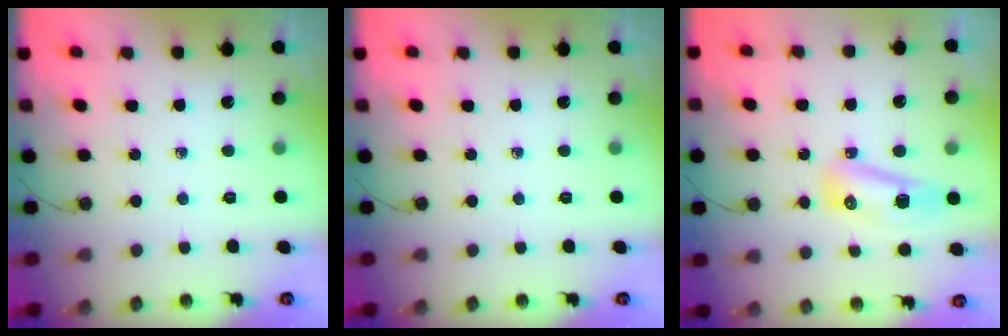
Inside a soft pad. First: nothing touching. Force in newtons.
{"total": 0.0}
{"total": 8.4, "press": 8.3, "slide": 1.5}